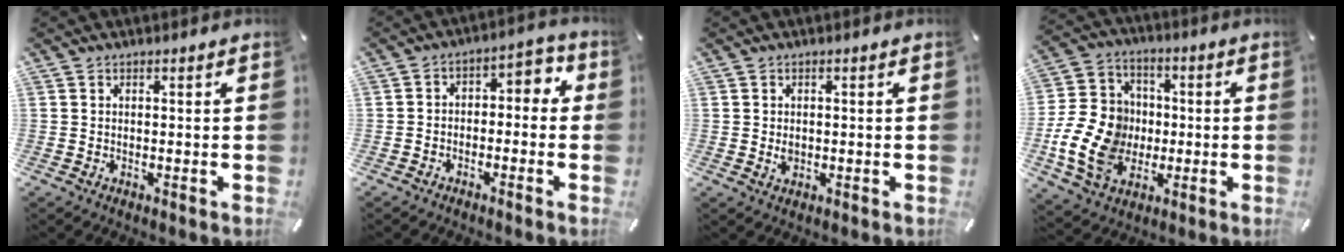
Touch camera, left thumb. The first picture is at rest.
{"total": 4.1, "force": [-2.1, 2.7, 2.1], "torque": [-0.030, 0.016, -0.048]}
{"total": 1.7, "force": [0.0, 1.3, 1.1], "torque": [-0.014, 0.001, -0.003]}
{"total": 16.1, "force": [-3.3, 13.6, 8.0], "torque": [-0.168, 0.022, -0.053]}